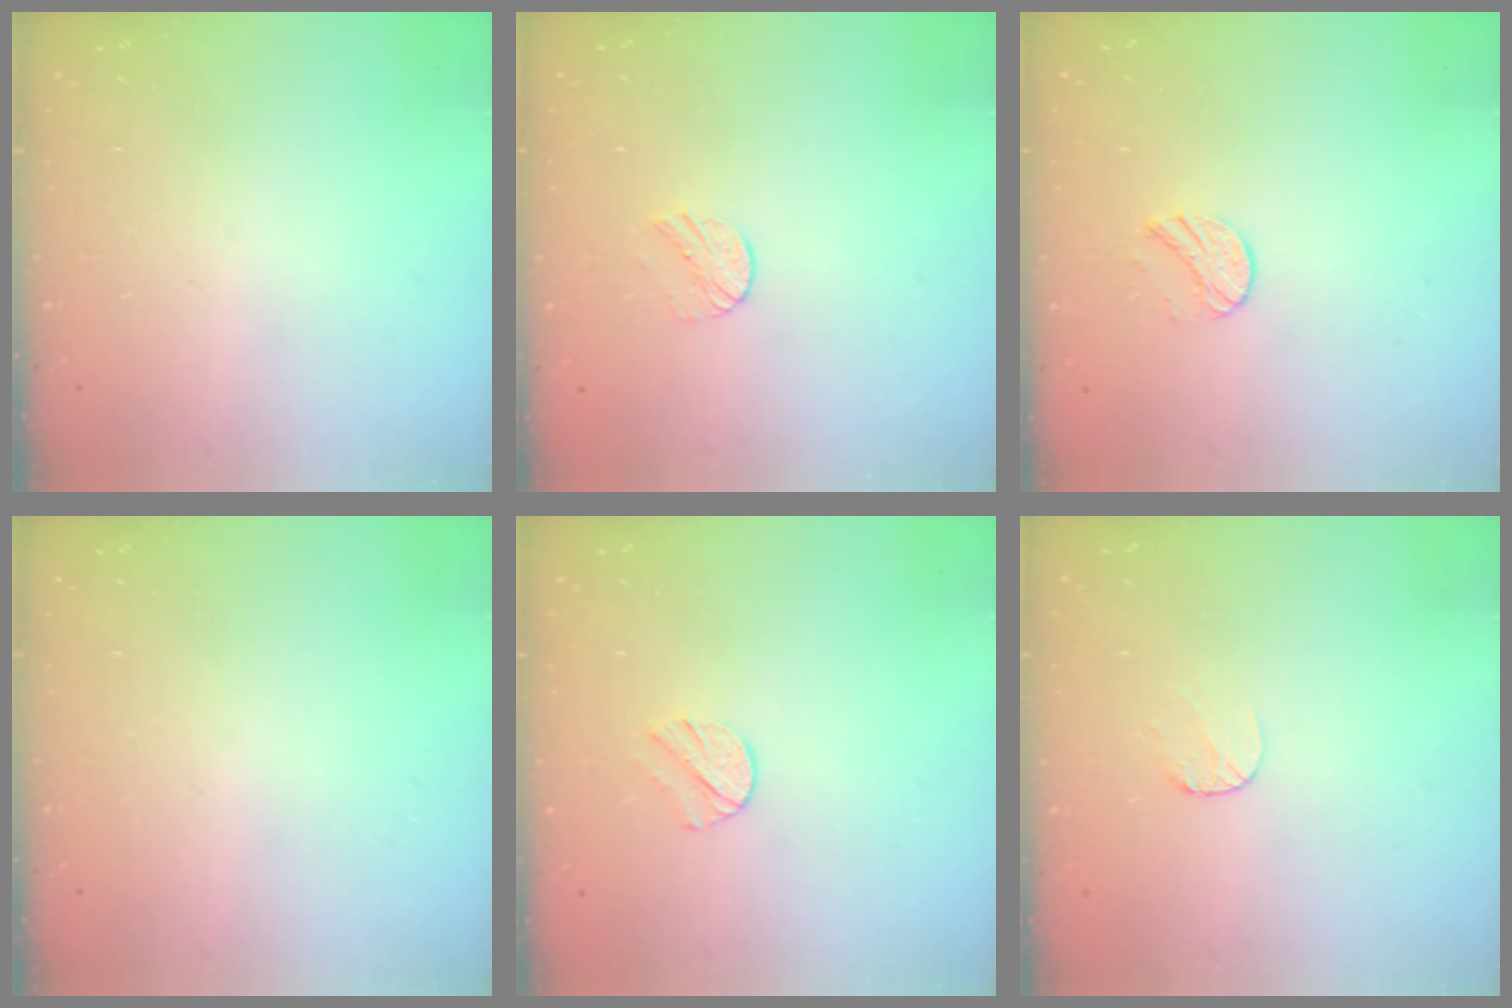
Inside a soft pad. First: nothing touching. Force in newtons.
{"total": 6.6, "press": 6.6, "slide": 0.7}
{"total": 7.4, "press": 7.4, "slide": 0.6}
{"total": 0.0}
{"total": 6.1, "press": 6.1, "slide": 0.7}
{"total": 5.1, "press": 5.1, "slide": 0.5}